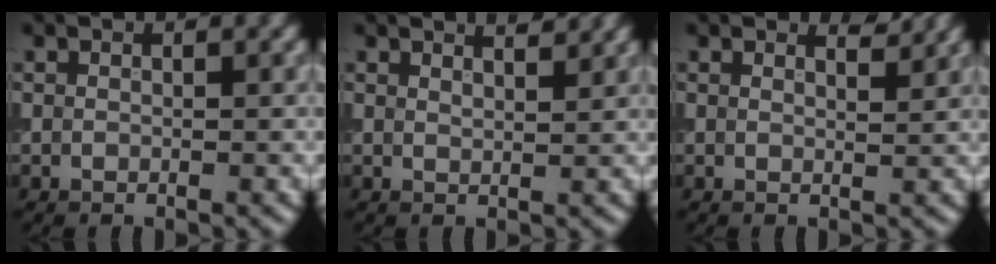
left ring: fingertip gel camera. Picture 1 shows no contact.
{"total": 3.0, "force": [2.5, 0.9, 1.4], "torque": [0.005, 0.016, 0.008]}
{"total": 1.6, "force": [1.5, 0.2, 0.5], "torque": [-0.004, -0.002, 0.012]}